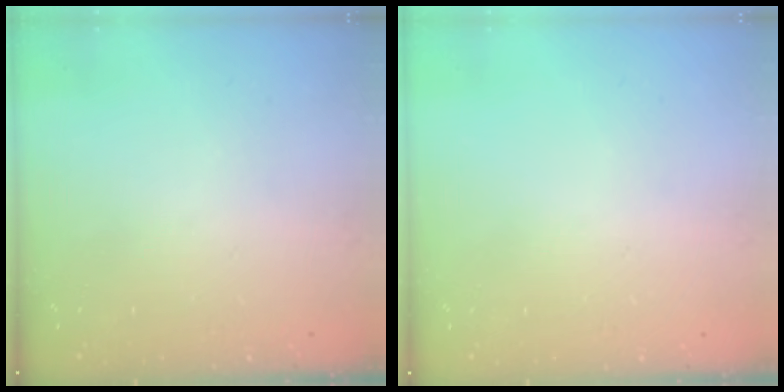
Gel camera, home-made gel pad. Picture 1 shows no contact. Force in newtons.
{"total": 0.0}